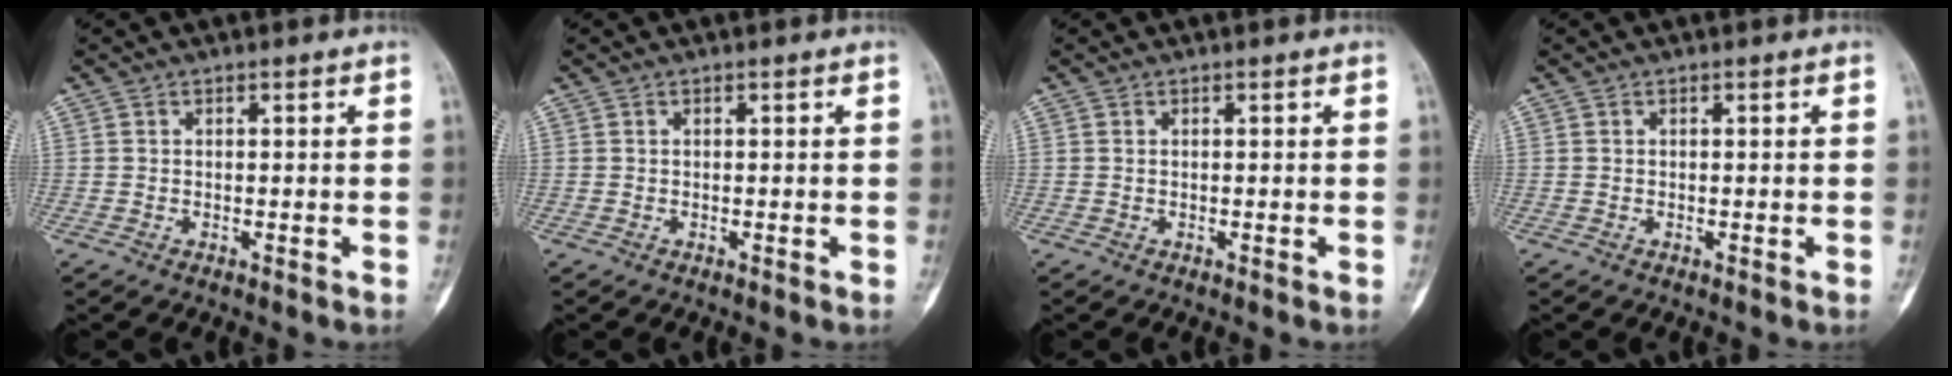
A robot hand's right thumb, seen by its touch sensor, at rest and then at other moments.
{"total": 0.0}
{"total": 0.0}
{"total": 0.0}